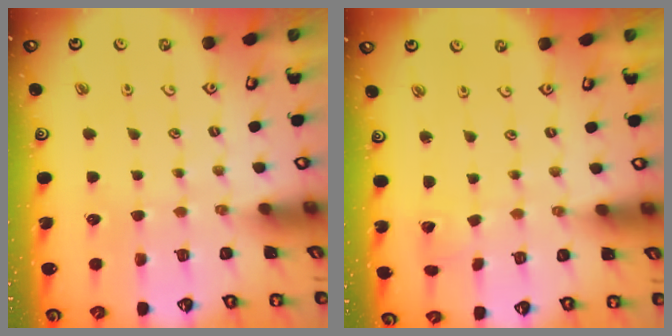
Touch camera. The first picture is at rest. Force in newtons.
{"total": 2.8, "press": 2.8, "slide": 0.1}